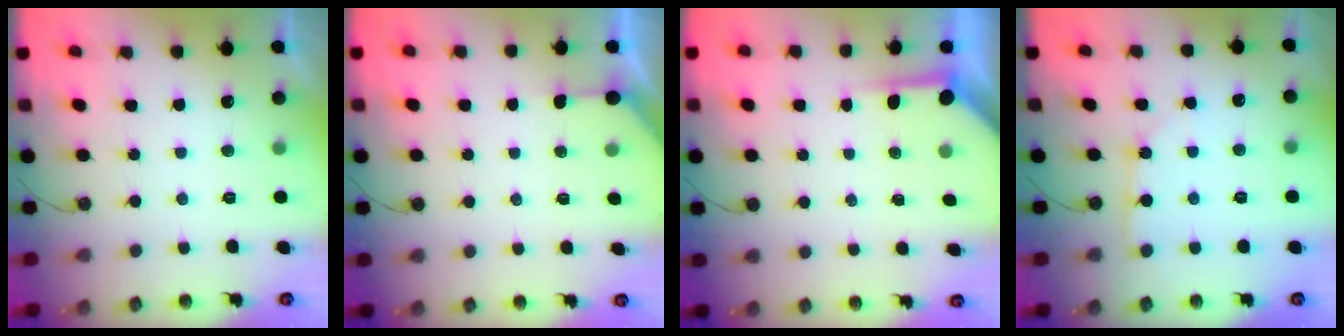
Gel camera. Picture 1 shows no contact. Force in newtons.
{"total": 2.7, "press": 2.7, "slide": 0.3}
{"total": 3.8, "press": 3.8, "slide": 0.2}
{"total": 1.9, "press": 1.8, "slide": 0.2}